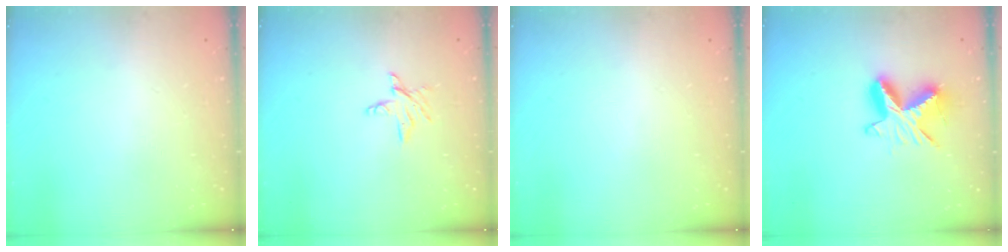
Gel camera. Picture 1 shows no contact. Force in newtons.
{"total": 3.9, "press": 3.9, "slide": 0.4}
{"total": 0.0}
{"total": 9.2, "press": 9.2, "slide": 0.3}